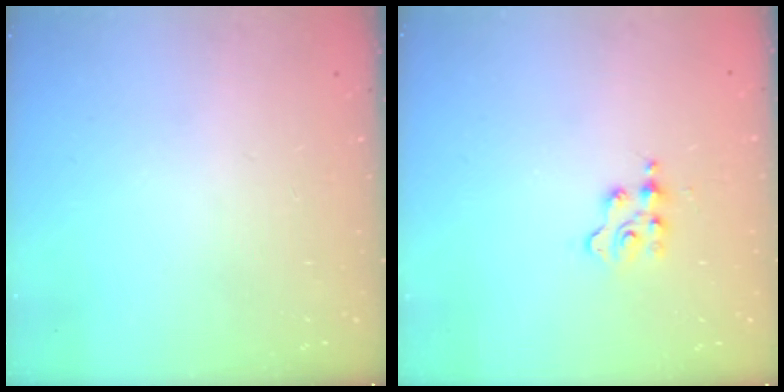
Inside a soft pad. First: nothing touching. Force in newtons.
{"total": 2.3, "press": 2.3, "slide": 0.3}